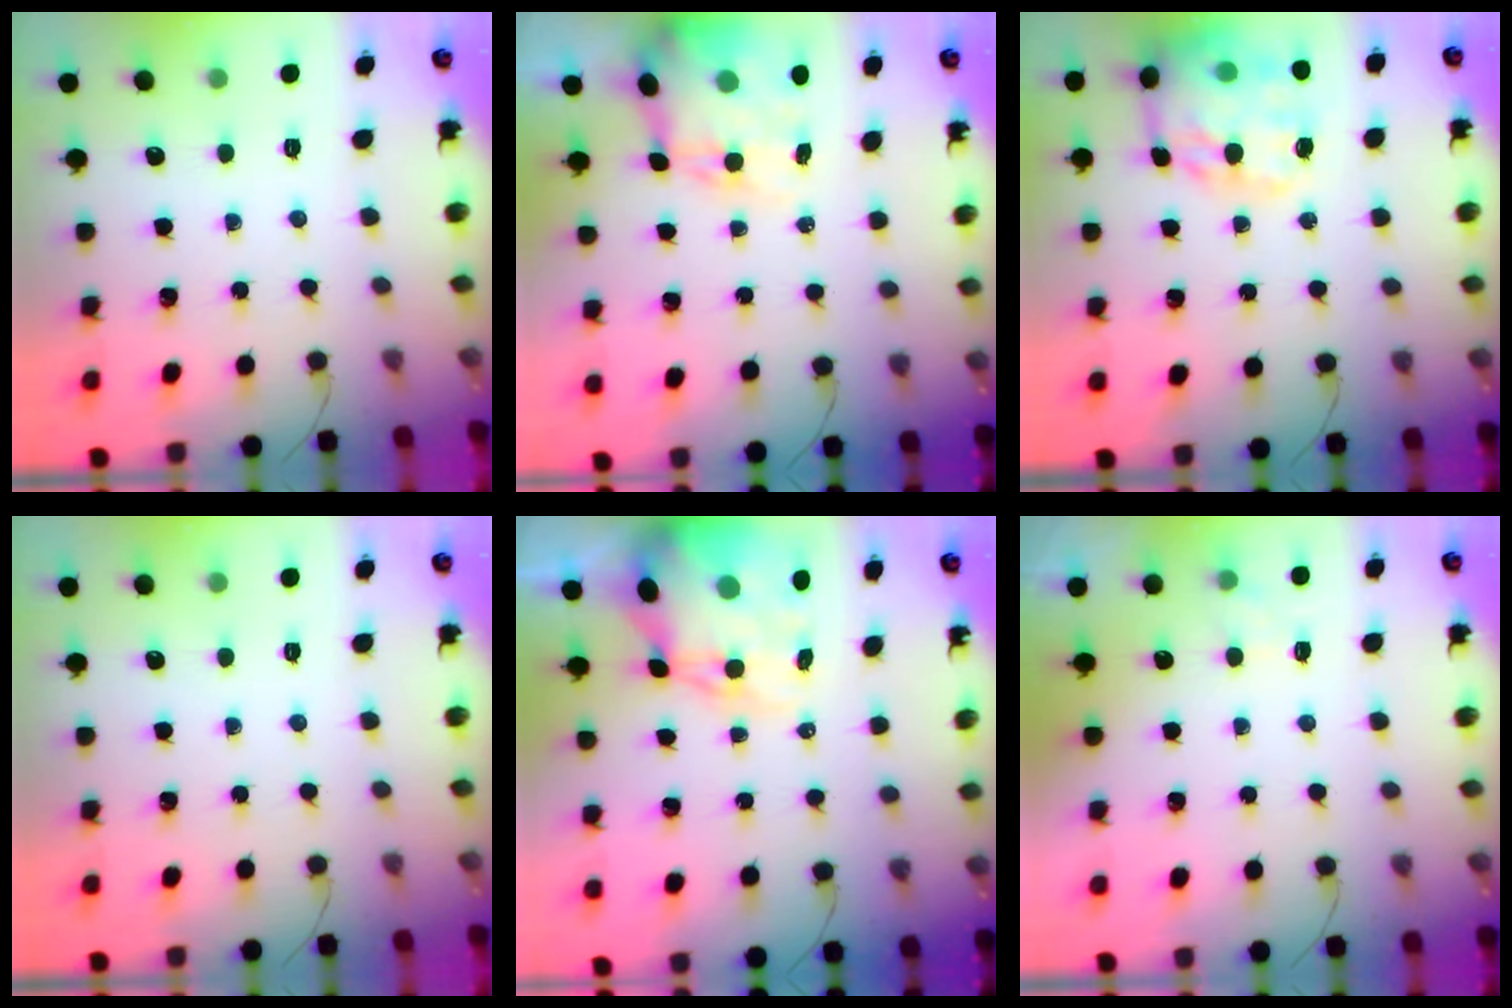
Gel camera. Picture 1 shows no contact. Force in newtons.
{"total": 11.6, "press": 11.2, "slide": 3.0}
{"total": 23.4, "press": 23.1, "slide": 3.5}
{"total": 0.0}
{"total": 15.6, "press": 15.2, "slide": 3.6}
{"total": 2.4, "press": 1.9, "slide": 1.4}